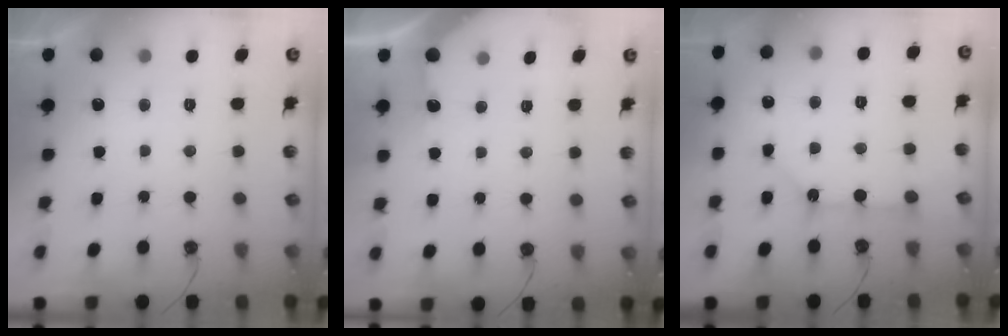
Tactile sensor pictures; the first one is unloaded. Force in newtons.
{"total": 3.0, "press": 2.9, "slide": 0.4}
{"total": 5.2, "press": 5.2, "slide": 0.5}